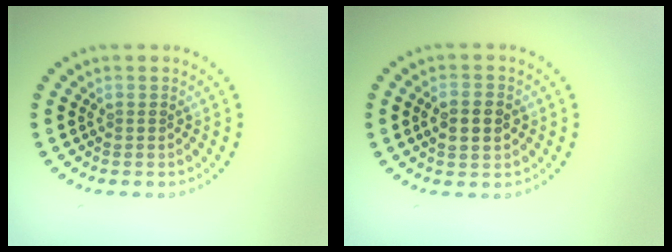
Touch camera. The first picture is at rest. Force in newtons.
{"total": 2.8, "press": 2.8, "slide": 0.2}